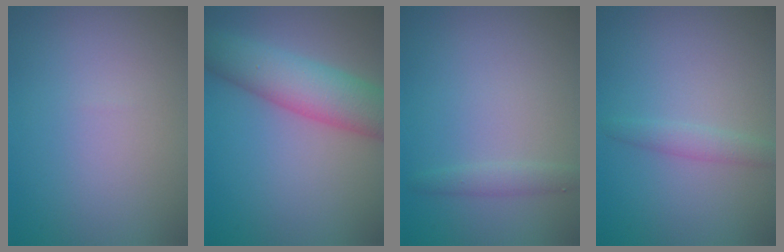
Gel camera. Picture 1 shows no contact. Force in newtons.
{"total": 6.6, "press": 6.6, "slide": 0.3}
{"total": 1.2, "press": 1.2, "slide": 0.0}
{"total": 1.5, "press": 1.5, "slide": 0.0}